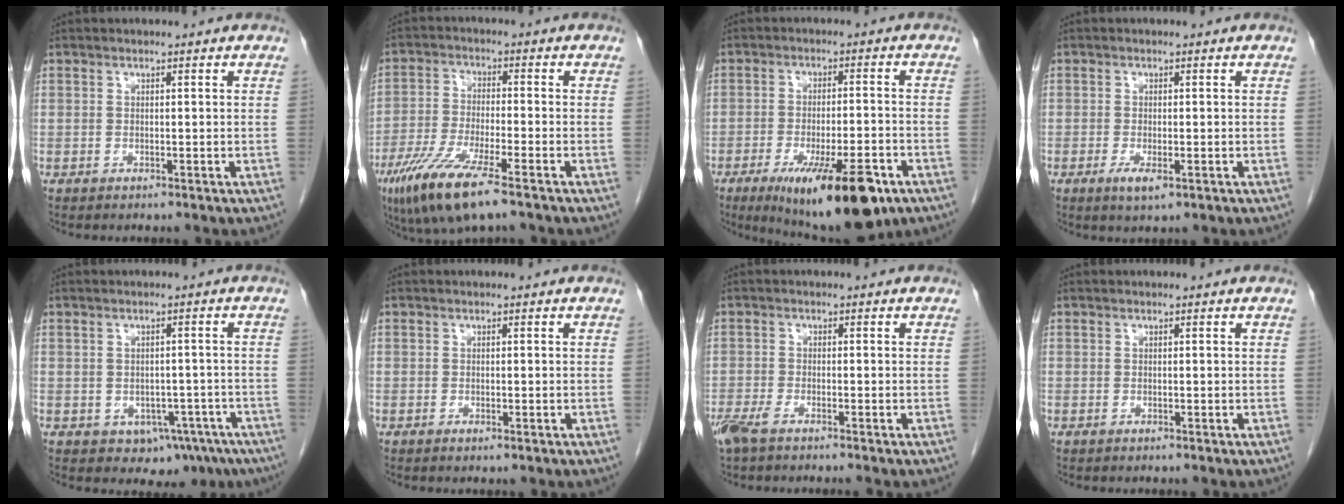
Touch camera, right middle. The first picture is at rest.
{"total": 10.5, "force": [-6.5, 1.2, 8.1], "torque": [-0.167, -0.027, -0.117]}
{"total": 15.2, "force": [-8.8, 3.6, 11.9], "torque": [-0.155, -0.020, -0.129]}
{"total": 2.9, "force": [-1.2, 0.8, 2.5], "torque": [-0.045, -0.005, -0.016]}
{"total": 8.2, "force": [-4.8, 5.5, 3.7], "torque": [-0.027, 0.013, -0.059]}
{"total": 0.6, "force": [-0.3, 0.2, 0.5], "torque": [-0.010, -0.002, -0.002]}
{"total": 3.4, "force": [-2.5, 0.6, 2.2], "torque": [-0.045, -0.006, -0.050]}
{"total": 0.0}